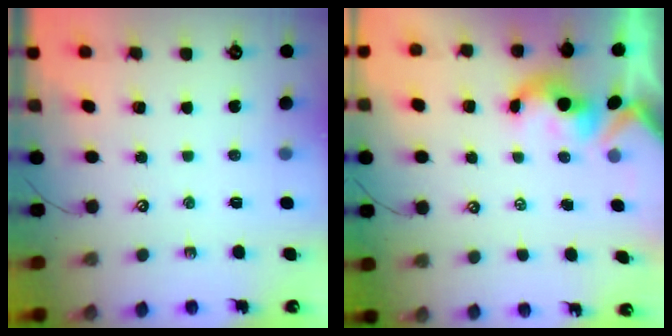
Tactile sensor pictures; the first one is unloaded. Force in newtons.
{"total": 1.7, "press": 1.5, "slide": 0.8}